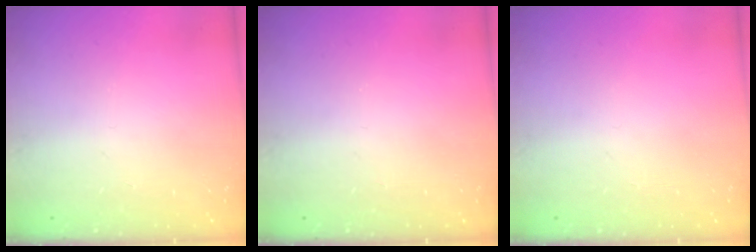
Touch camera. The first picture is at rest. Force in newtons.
{"total": 0.0}
{"total": 0.0}